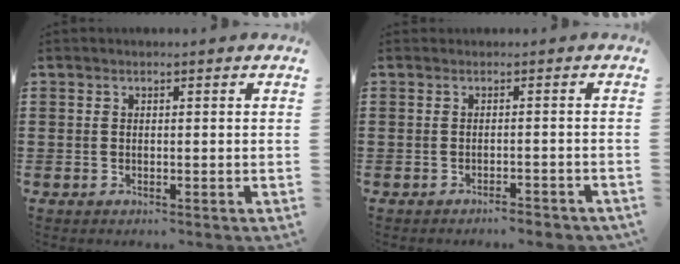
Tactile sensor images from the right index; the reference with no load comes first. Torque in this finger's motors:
{"motor_torque": [1.04, 1.03, 0.01, 0.01]}